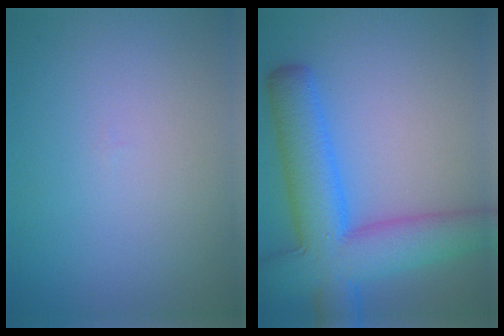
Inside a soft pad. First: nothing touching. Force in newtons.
{"total": 11.2, "press": 11.2, "slide": 0.4}